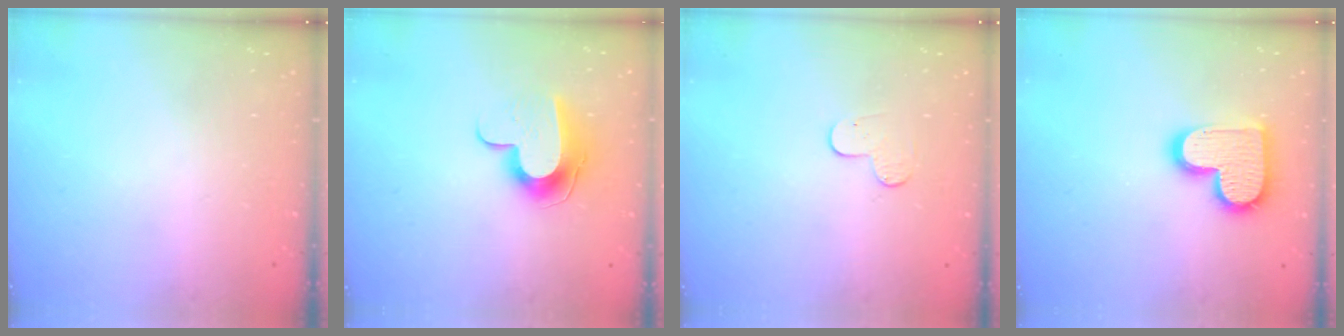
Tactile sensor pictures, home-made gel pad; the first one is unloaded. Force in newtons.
{"total": 10.4, "press": 10.4, "slide": 0.3}
{"total": 4.9, "press": 4.9, "slide": 0.4}
{"total": 15.1, "press": 15.0, "slide": 0.9}